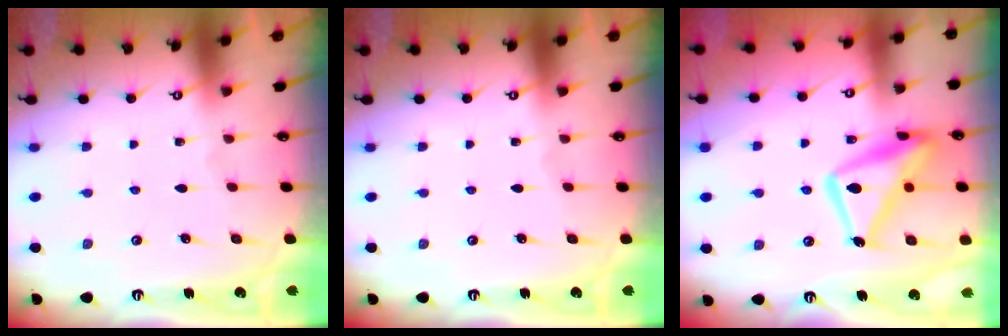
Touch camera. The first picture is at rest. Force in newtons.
{"total": 0.0}
{"total": 15.4, "press": 15.4, "slide": 1.4}